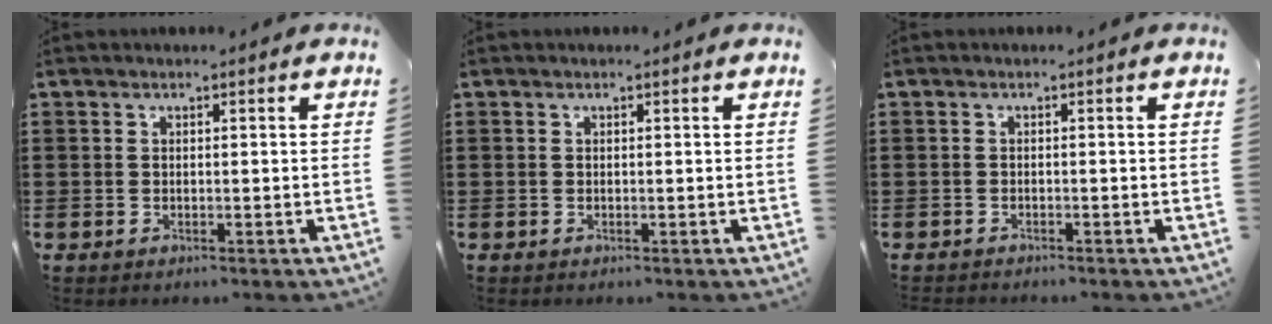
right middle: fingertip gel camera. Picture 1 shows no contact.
{"total": 0.0}
{"total": 0.7, "force": [-0.7, 0.0, 0.0], "torque": [-0.002, -0.002, -0.015]}